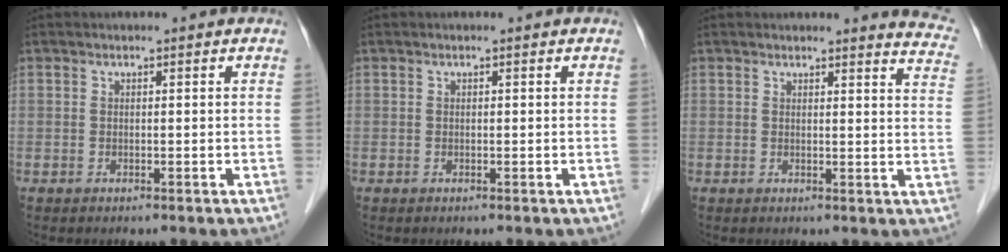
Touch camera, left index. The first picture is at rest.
{"total": 0.0}
{"total": 7.8, "force": [7.7, 0.4, 1.1], "torque": [0.012, -0.066, 0.046]}